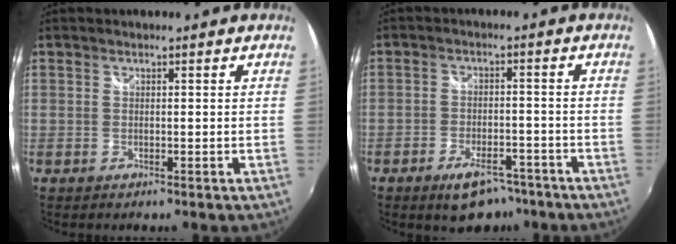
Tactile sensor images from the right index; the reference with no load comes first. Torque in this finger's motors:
{"motor_torque": [0.24, -0.28, 0.18, 0.04]}